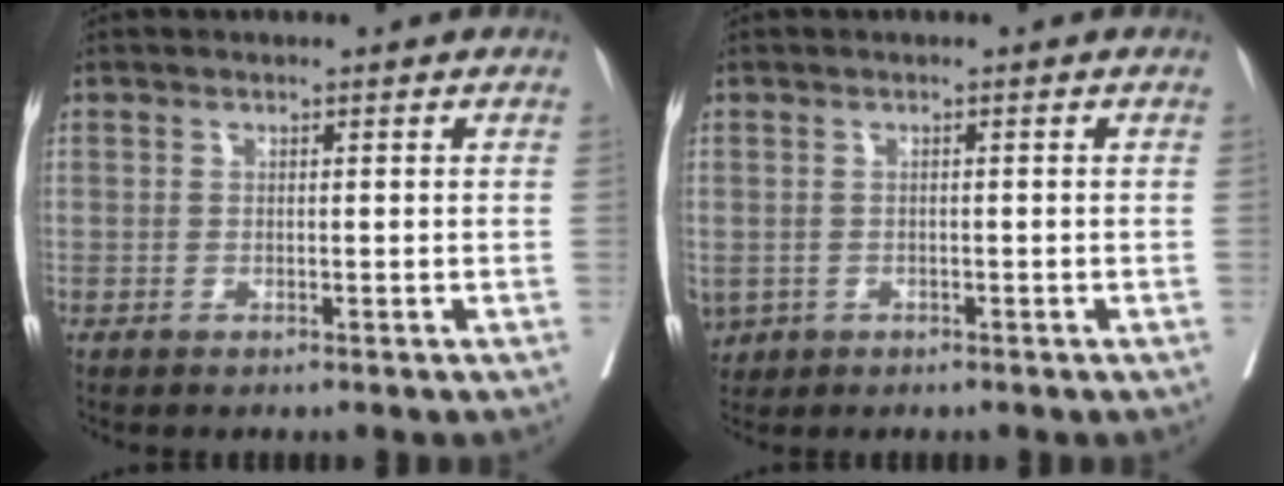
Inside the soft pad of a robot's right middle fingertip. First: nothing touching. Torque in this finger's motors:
{"motor_torque": [1.54, -0.43, 1.05, 0.21]}